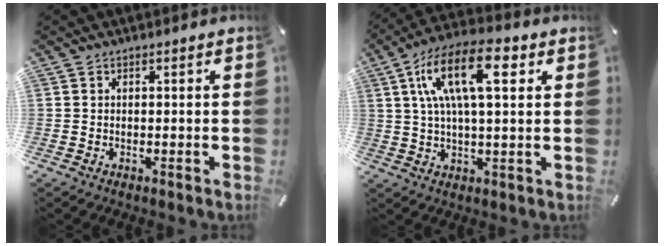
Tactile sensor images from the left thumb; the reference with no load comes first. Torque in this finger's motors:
{"motor_torque": [2.25, 2.76, 1.93, -0.84, 0.31]}